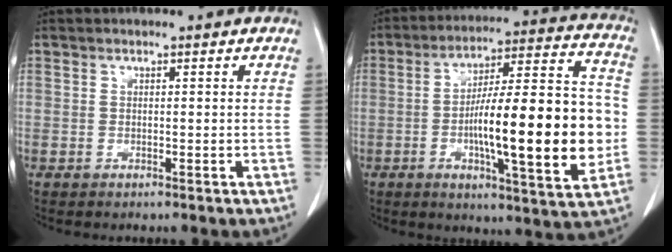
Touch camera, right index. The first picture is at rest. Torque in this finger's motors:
{"motor_torque": [2.14, 0.00, 1.05, 0.21]}